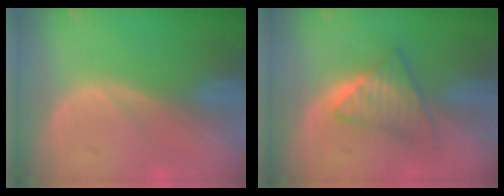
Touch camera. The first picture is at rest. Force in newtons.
{"total": 6.3, "press": 5.5, "slide": 3.0}